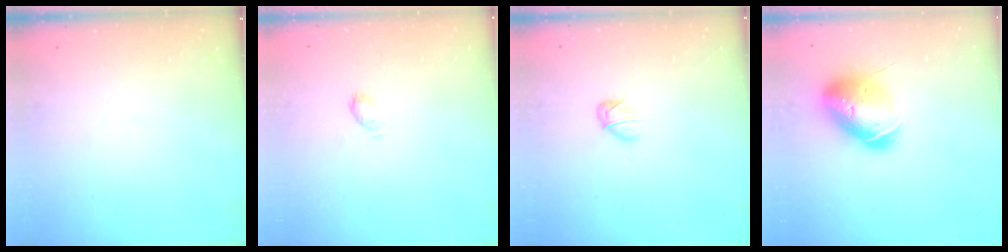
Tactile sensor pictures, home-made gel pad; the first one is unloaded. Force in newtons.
{"total": 3.0, "press": 3.0, "slide": 0.5}
{"total": 3.2, "press": 3.1, "slide": 0.9}
{"total": 16.6, "press": 16.4, "slide": 2.7}